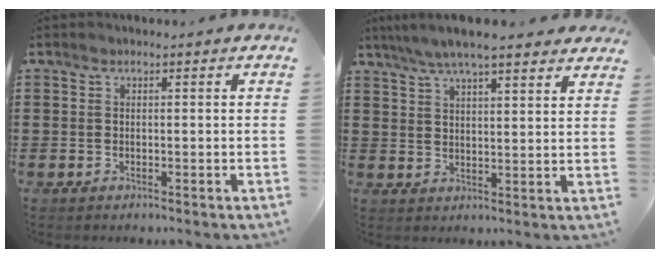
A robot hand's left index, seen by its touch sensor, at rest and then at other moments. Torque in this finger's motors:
{"motor_torque": [2.14, 0.00, 0.89, 0.21]}